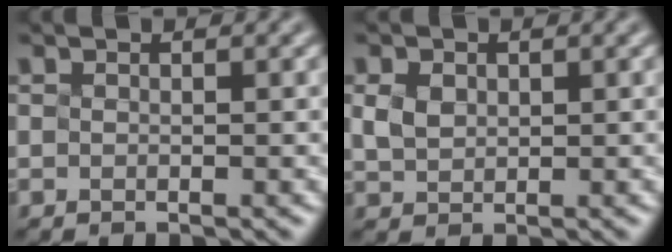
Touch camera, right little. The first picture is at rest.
{"total": 1.1, "force": [0.2, 1.0, 0.4], "torque": [-0.018, 0.002, 0.022]}